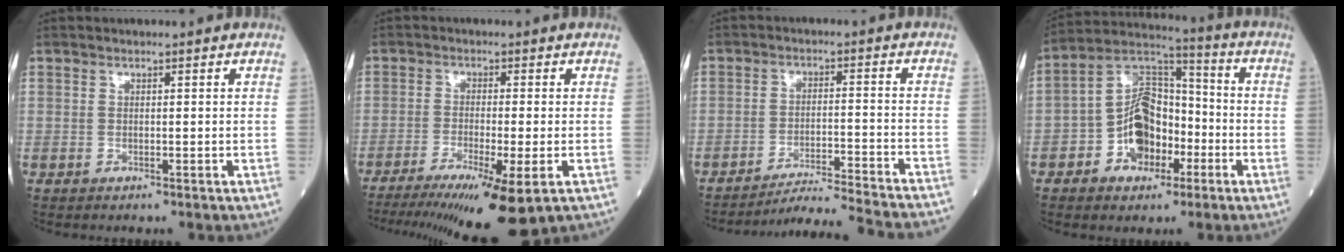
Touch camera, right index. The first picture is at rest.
{"total": 14.3, "force": [-9.5, 1.0, 10.7], "torque": [-0.156, -0.036, -0.151]}
{"total": 18.1, "force": [-17.1, -1.9, 5.5], "torque": [-0.063, -0.037, -0.242]}
{"total": 11.2, "force": [-3.8, 7.3, 7.6], "torque": [-0.152, 0.032, -0.065]}